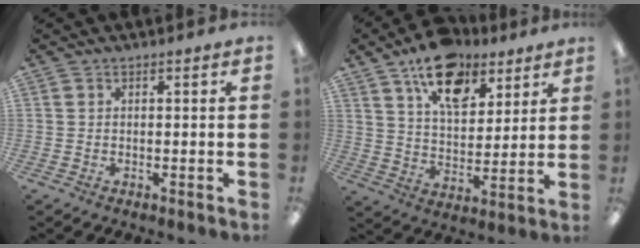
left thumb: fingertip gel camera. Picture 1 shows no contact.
{"total": 15.4, "force": [10.2, 8.2, 8.1], "torque": [-0.123, -0.047, 0.181]}